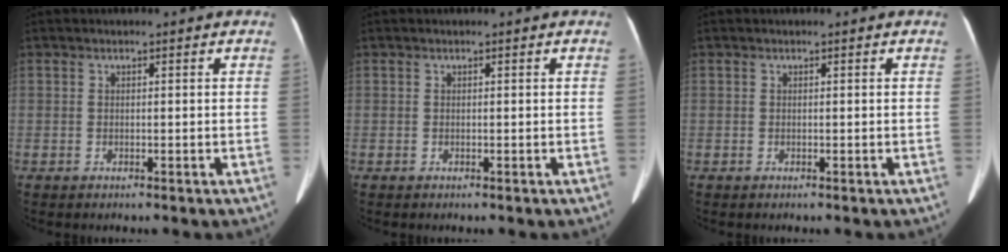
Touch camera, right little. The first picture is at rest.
{"total": 0.0}
{"total": 0.0}